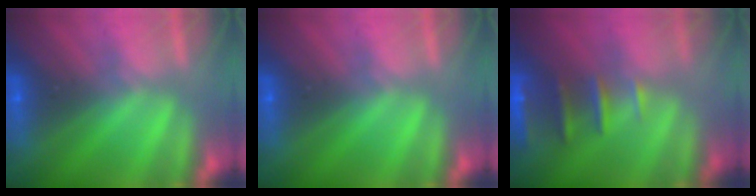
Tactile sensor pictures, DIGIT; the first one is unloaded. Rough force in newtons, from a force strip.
{"total": 0.0}
{"total": 2.4}